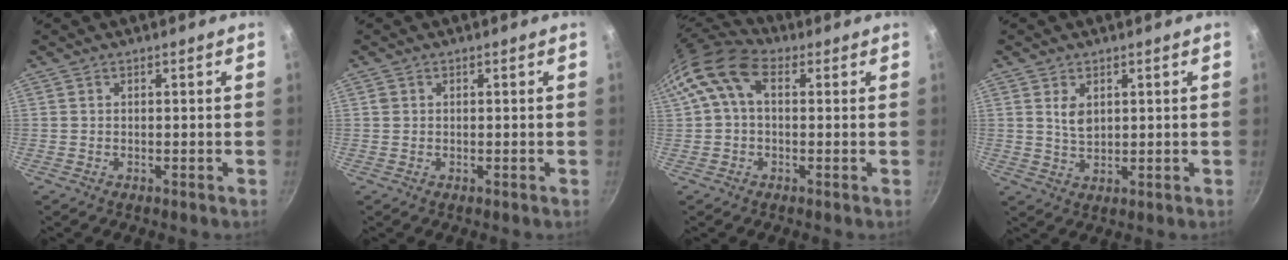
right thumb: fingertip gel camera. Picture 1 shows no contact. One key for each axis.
{"total": 0.9, "fx": 0.2, "fy": 0.8, "fz": 0.3, "tx": -0.003, "ty": 0.004, "tz": 0.002}
{"total": 11.3, "fx": 3.0, "fy": 7.1, "fz": 8.3, "tx": -0.156, "ty": 0.026, "tz": 0.038}
{"total": 3.8, "fx": 1.3, "fy": 2.4, "fz": 2.6, "tx": -0.042, "ty": -0.009, "tz": 0.028}